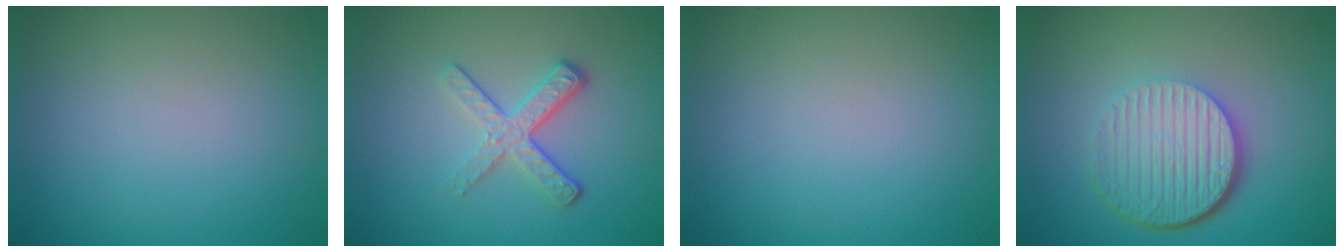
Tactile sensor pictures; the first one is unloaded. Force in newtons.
{"total": 3.5, "press": 2.5, "slide": 2.4}
{"total": 0.0}
{"total": 6.9, "press": 4.5, "slide": 5.3}